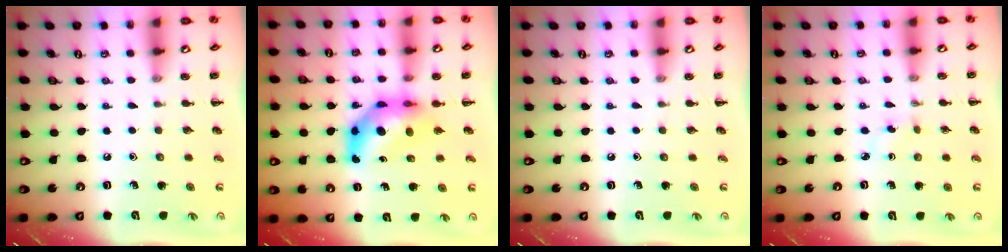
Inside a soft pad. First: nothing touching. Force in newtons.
{"total": 8.5, "press": 8.2, "slide": 2.4}
{"total": 0.0}
{"total": 1.8, "press": 1.6, "slide": 0.7}